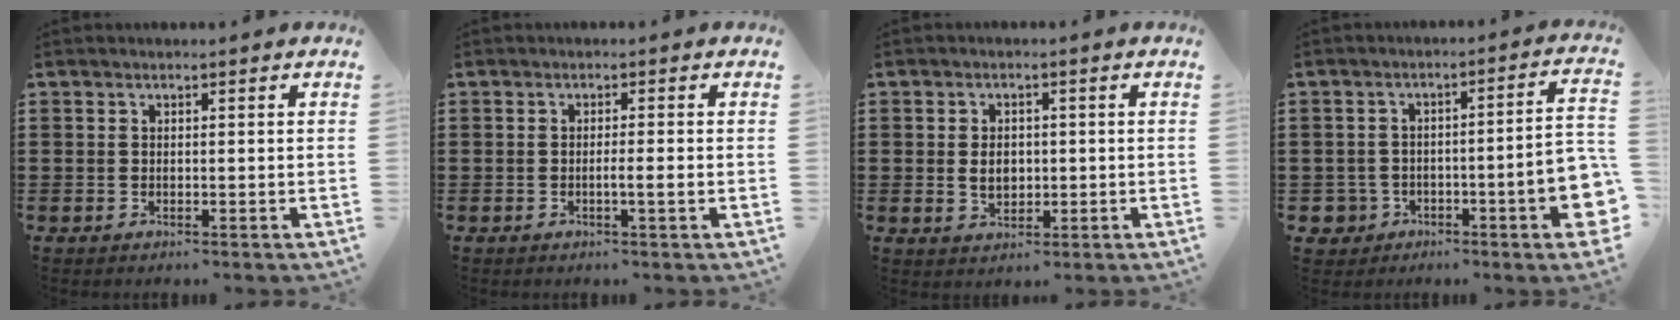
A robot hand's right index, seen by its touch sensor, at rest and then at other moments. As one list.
[{"total": 2.0, "force": [-0.6, -0.2, 1.9], "torque": [-0.030, -0.006, -0.013]}, {"total": 3.4, "force": [0.0, 2.3, 2.5], "torque": [-0.045, 0.002, -0.002]}, {"total": 7.8, "force": [-2.8, 3.1, 6.6], "torque": [-0.122, -0.006, -0.047]}]